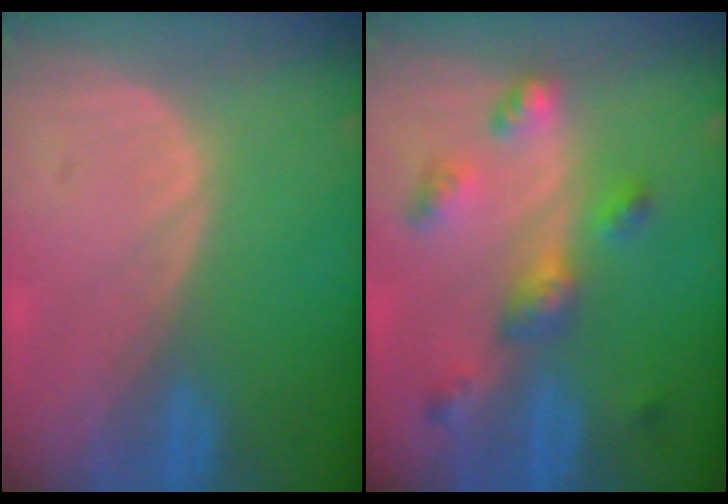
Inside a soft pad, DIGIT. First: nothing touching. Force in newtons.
{"total": 6.5, "press": 5.8, "slide": 3.0}